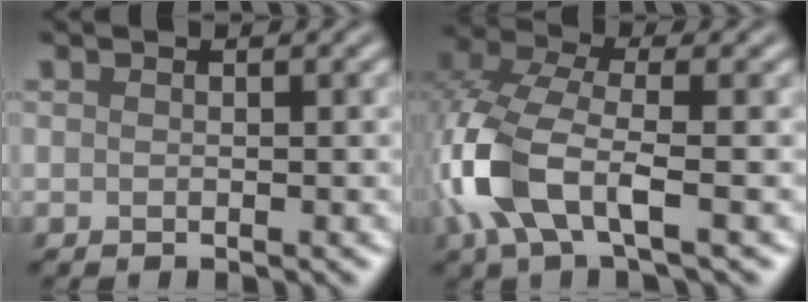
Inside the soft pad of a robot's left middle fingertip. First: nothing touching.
{"total": 7.7, "force": [-2.3, 3.4, 6.6], "torque": [-0.171, 0.005, -0.060]}